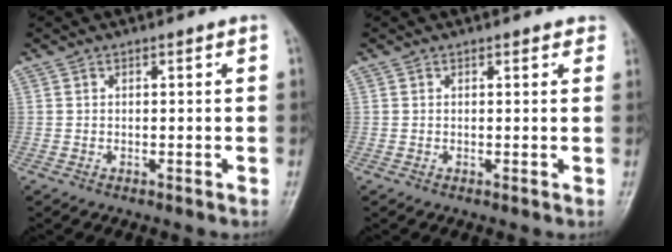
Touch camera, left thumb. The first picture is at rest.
{"total": 1.7, "force": [1.3, 0.9, 0.5], "torque": [0.013, -0.002, 0.006]}